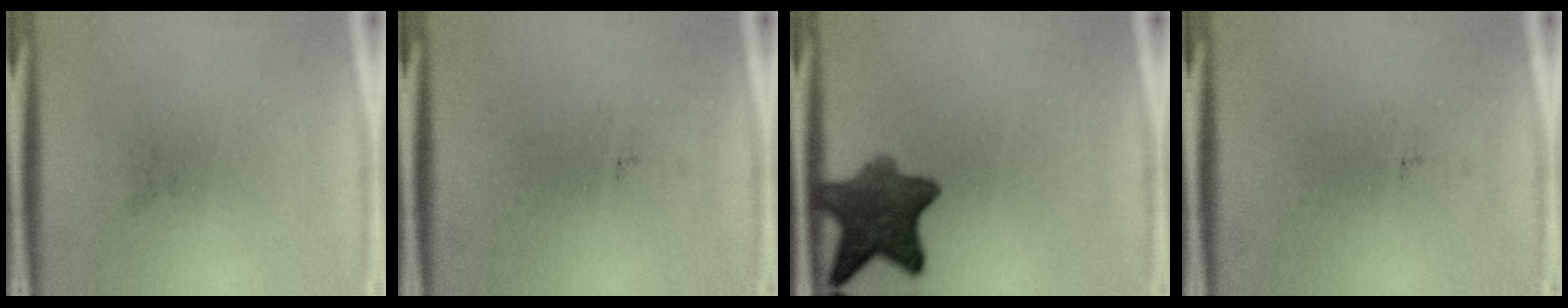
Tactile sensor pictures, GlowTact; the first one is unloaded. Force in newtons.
{"total": 0.0}
{"total": 8.6}
{"total": 0.0}